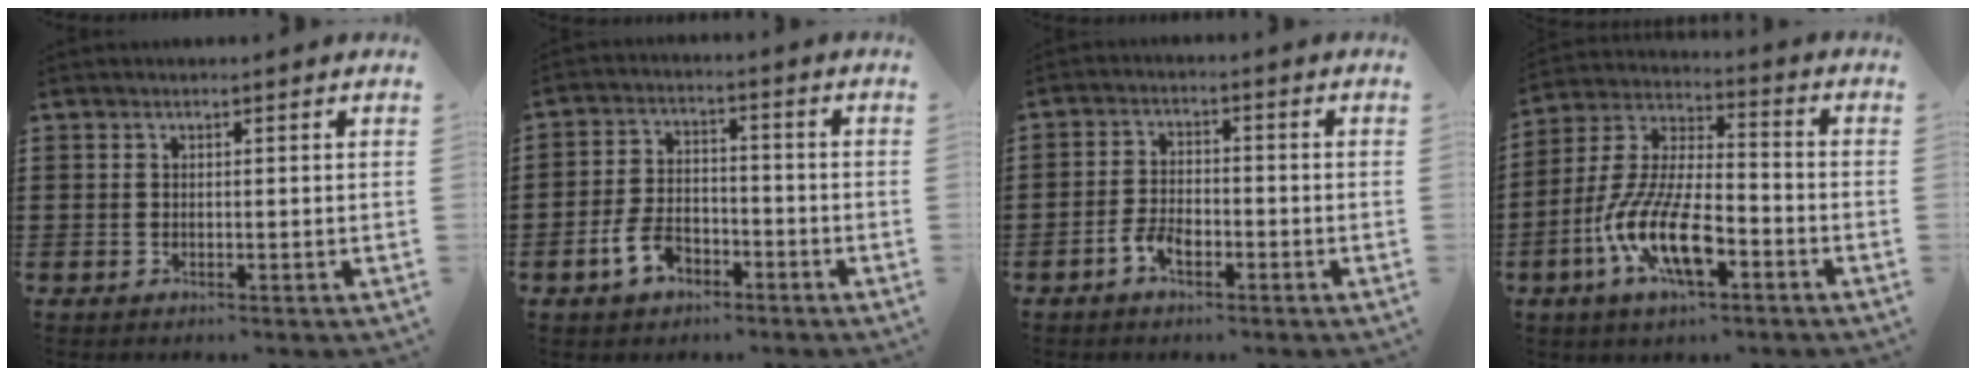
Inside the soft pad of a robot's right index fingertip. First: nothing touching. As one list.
[{"total": 5.5, "force": [-3.0, 3.3, 3.1], "torque": [-0.072, 0.007, -0.060]}, {"total": 3.7, "force": [-2.2, 1.8, 2.3], "torque": [-0.055, 0.003, -0.046]}, {"total": 12.1, "force": [-5.7, 4.1, 9.9], "torque": [-0.229, -0.009, -0.109]}]